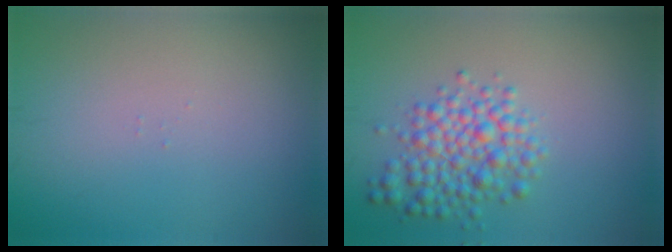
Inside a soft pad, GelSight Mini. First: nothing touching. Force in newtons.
{"total": 4.5, "press": 4.5, "slide": 0.1}